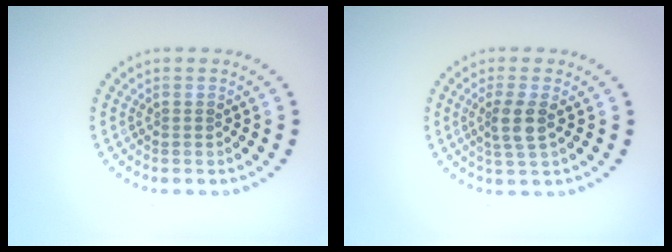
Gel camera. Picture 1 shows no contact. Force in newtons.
{"total": 2.4, "press": 2.0, "slide": 1.3}